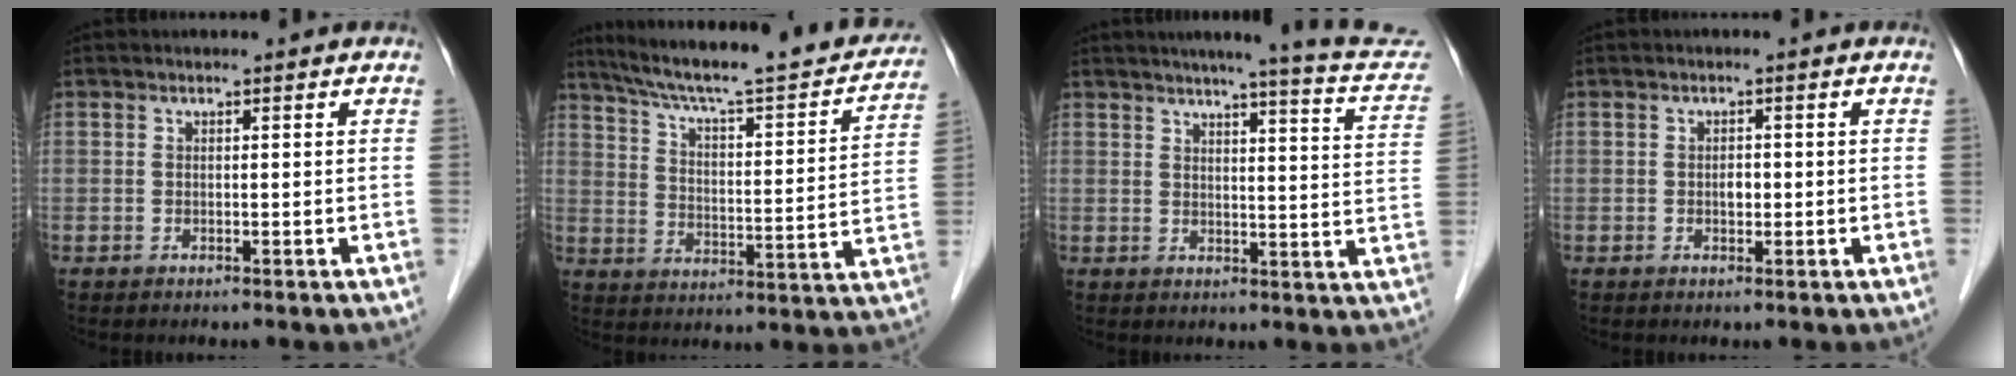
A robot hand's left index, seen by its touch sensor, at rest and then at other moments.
{"total": 25.2, "force": [21.8, 3.3, 12.2], "torque": [-0.189, -0.011, 0.294]}
{"total": 14.5, "force": [12.8, 0.4, 6.7], "torque": [-0.080, -0.037, 0.129]}
{"total": 1.3, "force": [-0.2, 0.8, 1.0], "torque": [-0.017, 0.002, -0.002]}